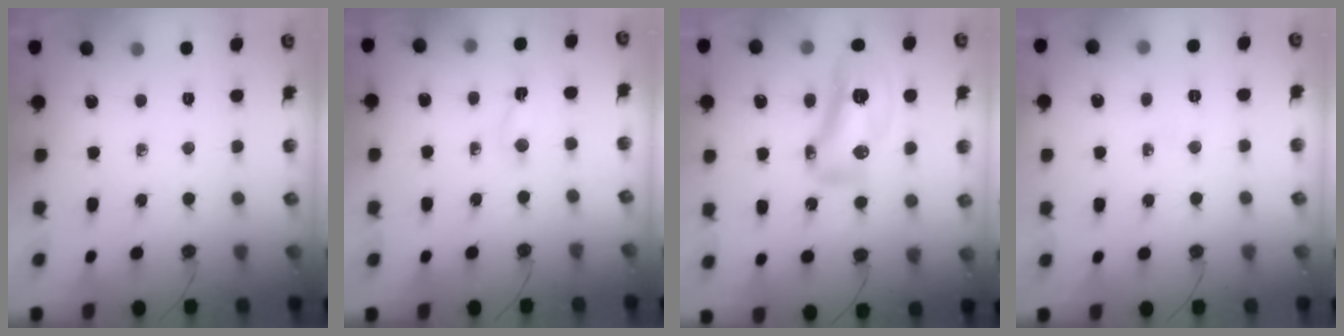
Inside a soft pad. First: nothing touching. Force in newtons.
{"total": 2.0, "press": 1.6, "slide": 1.2}
{"total": 16.5, "press": 16.4, "slide": 1.7}
{"total": 2.8, "press": 2.6, "slide": 0.9}